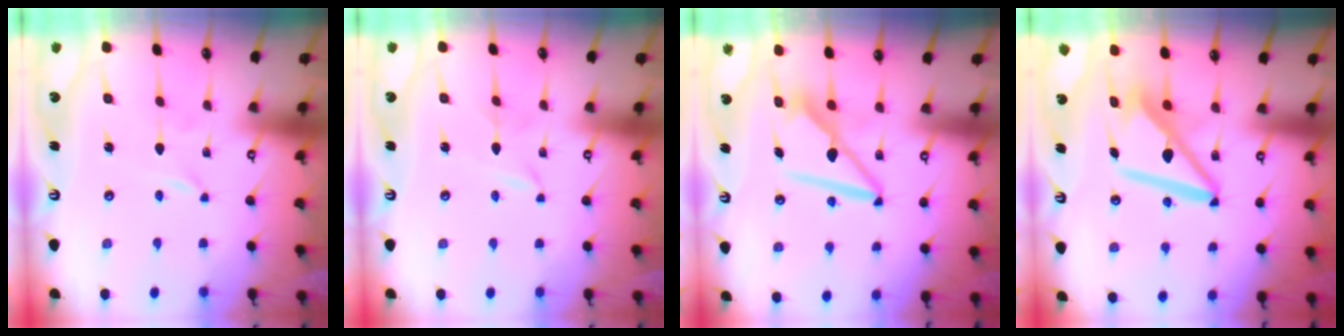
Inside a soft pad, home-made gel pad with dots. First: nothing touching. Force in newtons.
{"total": 1.3, "press": 1.3, "slide": 0.2}
{"total": 8.6, "press": 8.5, "slide": 0.8}
{"total": 11.2, "press": 11.2, "slide": 0.9}